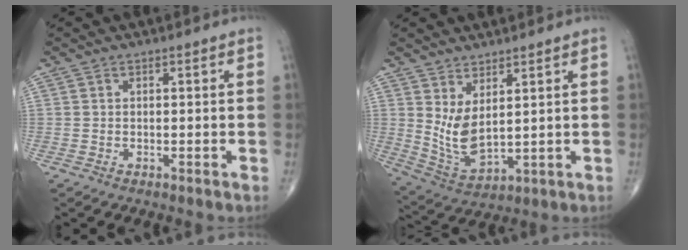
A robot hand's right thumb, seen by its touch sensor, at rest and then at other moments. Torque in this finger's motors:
{"motor_torque": [-0.23, 0.63, 0.72, 0.15, 0.10]}